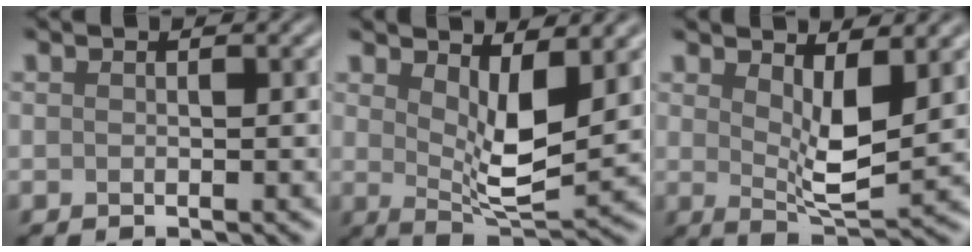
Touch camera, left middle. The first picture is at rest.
{"total": 5.6, "force": [1.9, 2.0, 4.8], "torque": [-0.084, -0.018, 0.037]}
{"total": 4.9, "force": [1.6, 1.8, 4.3], "torque": [-0.075, -0.017, 0.033]}